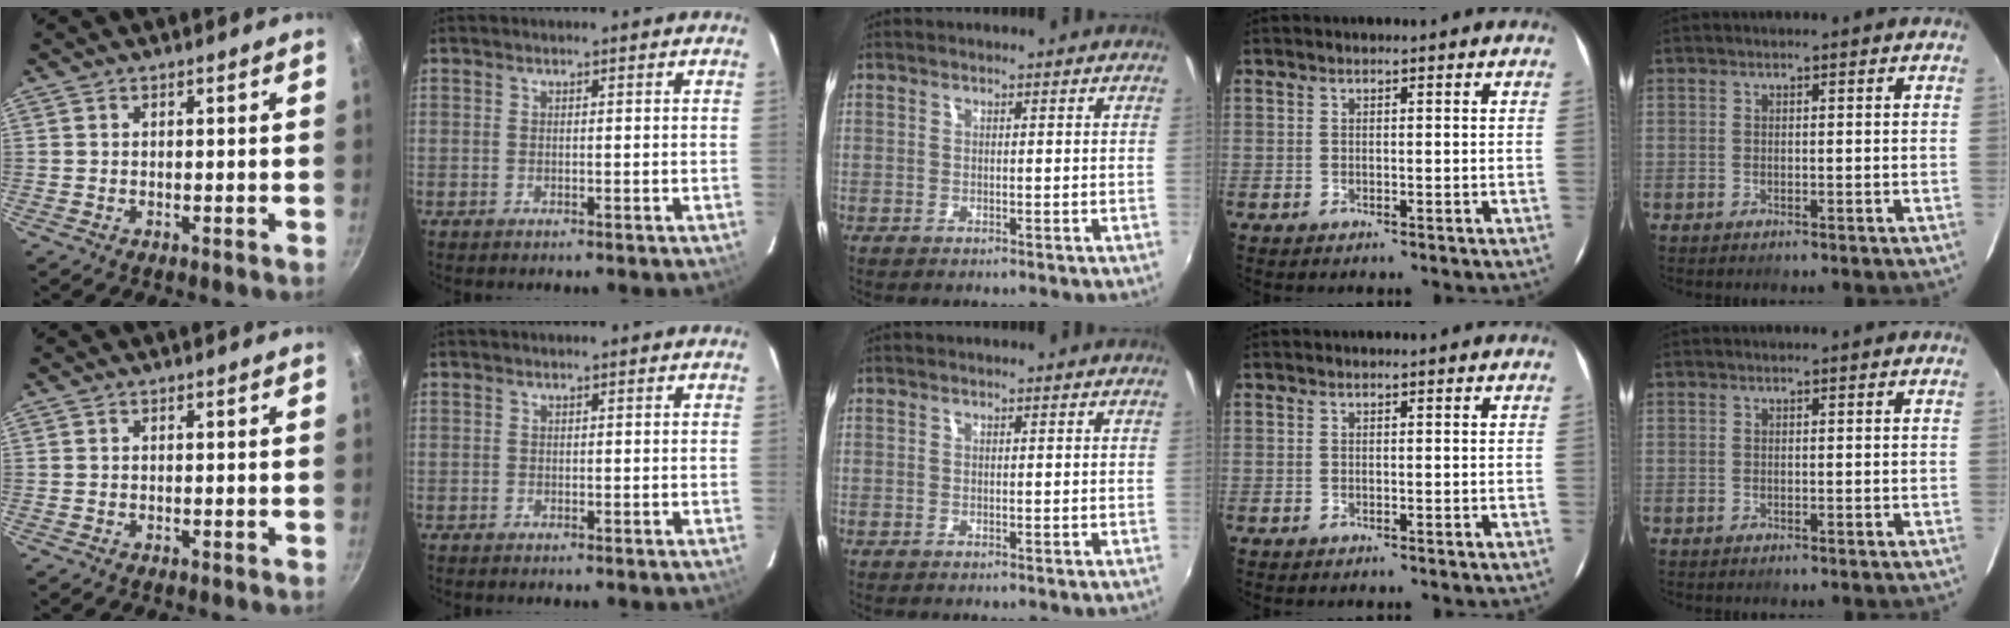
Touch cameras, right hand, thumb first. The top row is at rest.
{}